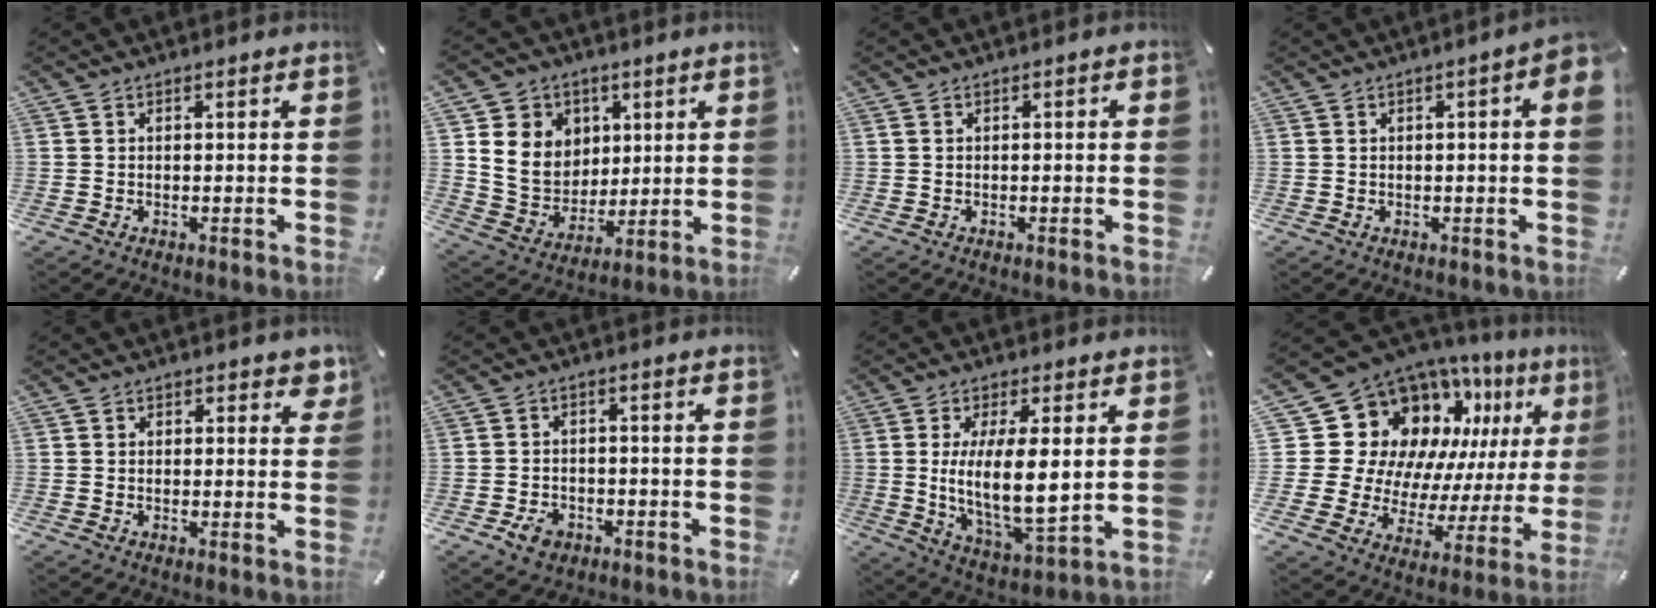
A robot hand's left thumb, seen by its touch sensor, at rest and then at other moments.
{"total": 11.4, "force": [3.4, 10.5, 2.7], "torque": [-0.055, -0.016, 0.076]}
{"total": 1.0, "force": [-0.5, 0.3, 0.8], "torque": [-0.015, 0.000, -0.008]}
{"total": 3.5, "force": [0.5, 0.4, 3.5], "torque": [-0.054, -0.003, 0.007]}
{"total": 2.6, "force": [1.6, 1.5, 1.3], "torque": [-0.005, -0.003, 0.023]}
{"total": 4.4, "force": [-2.1, 3.4, 1.8], "torque": [-0.034, 0.008, -0.039]}
{"total": 13.2, "force": [1.9, 4.6, 12.3], "torque": [-0.232, -0.020, 0.031]}
{"total": 18.2, "force": [10.4, 13.1, 7.2], "torque": [-0.127, -0.112, 0.215]}